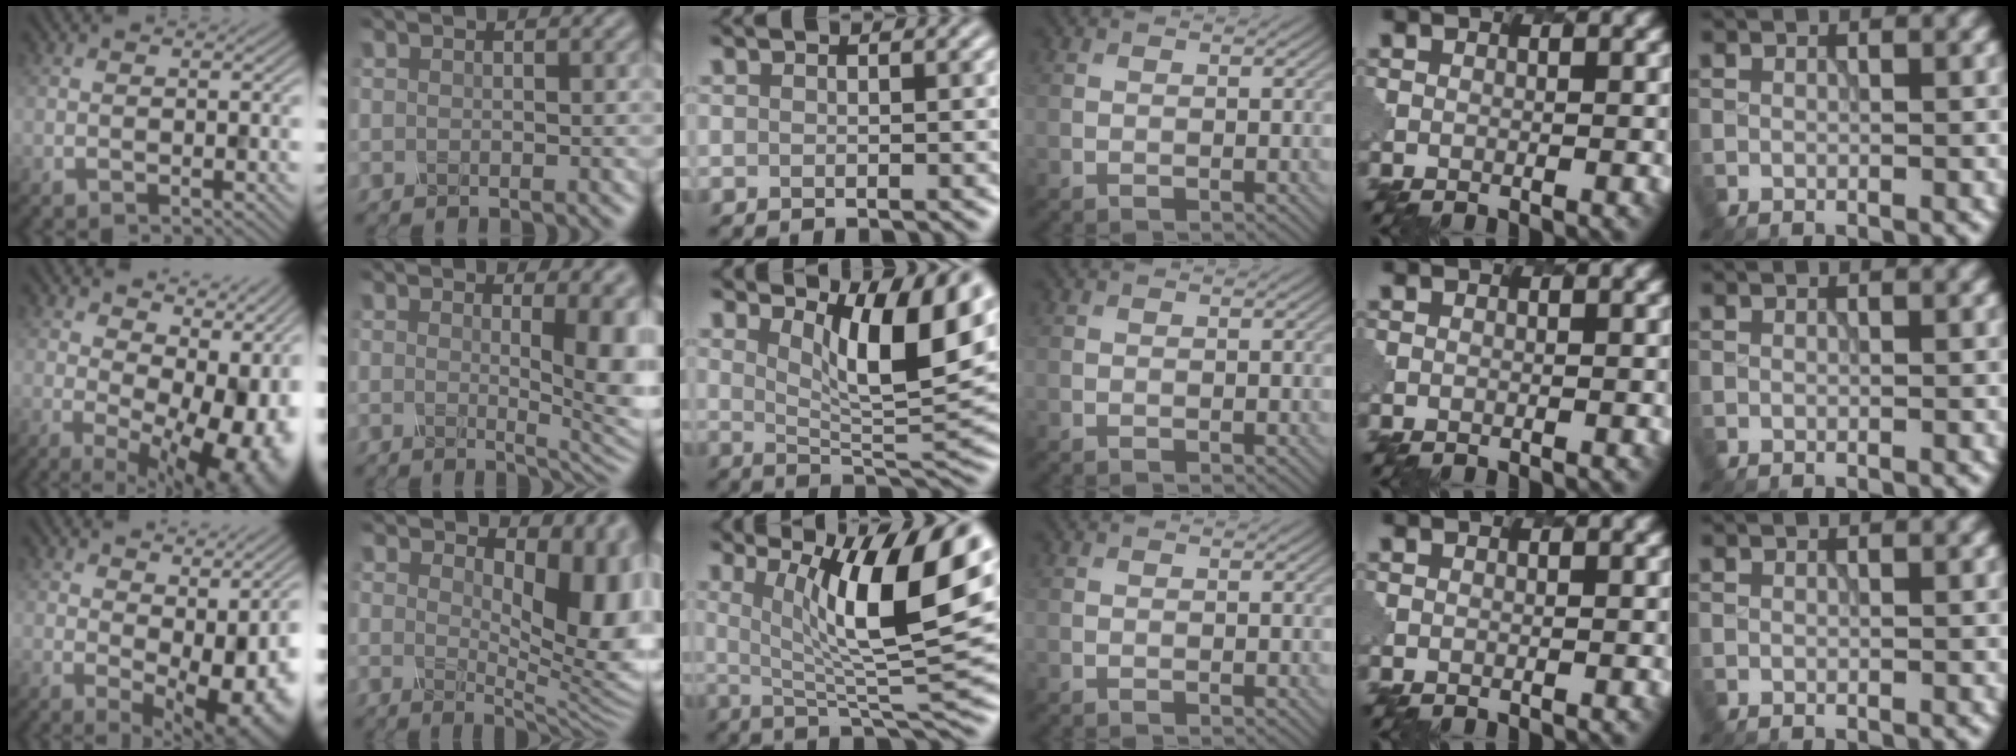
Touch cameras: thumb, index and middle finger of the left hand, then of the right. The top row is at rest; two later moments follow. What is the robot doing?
{"motion": "dispense", "object": "dispenser bottle"}